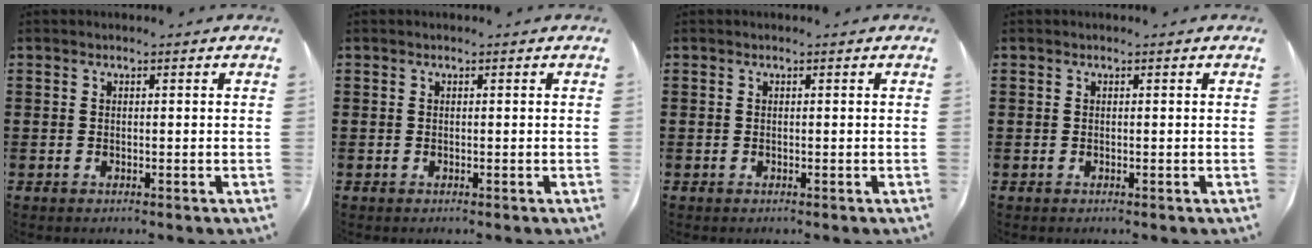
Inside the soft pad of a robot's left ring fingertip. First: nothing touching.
{"total": 0.0}
{"total": 0.0}
{"total": 0.0}